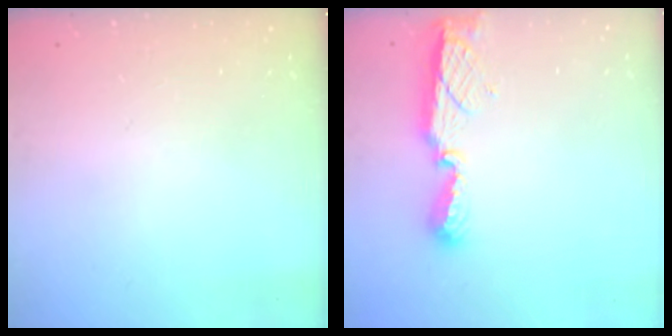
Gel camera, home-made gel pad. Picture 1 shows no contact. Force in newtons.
{"total": 7.9, "press": 7.9, "slide": 0.3}